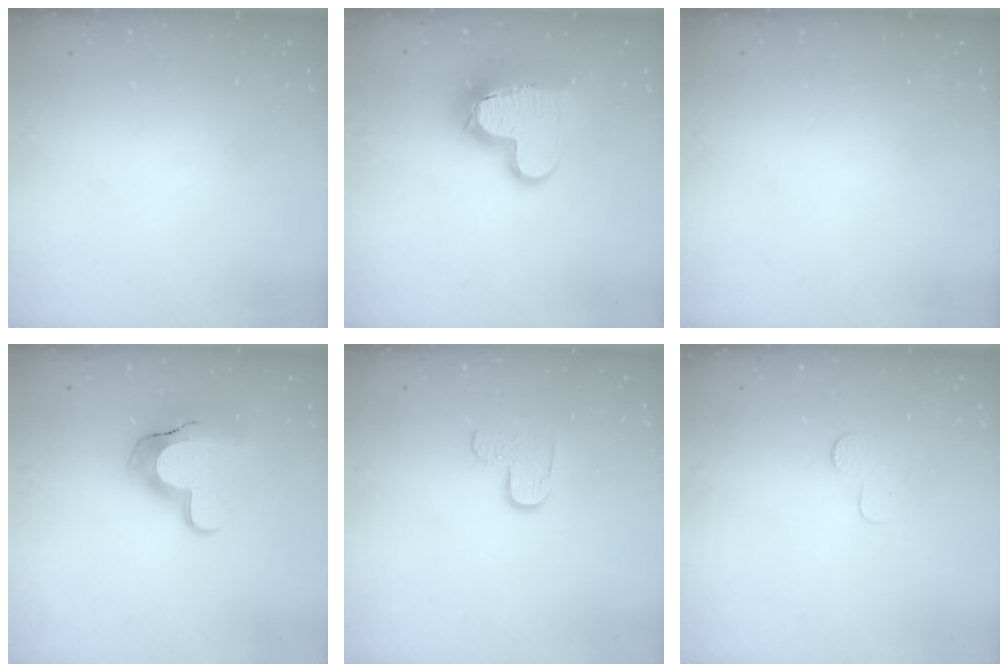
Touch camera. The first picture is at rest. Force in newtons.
{"total": 12.7, "press": 12.7, "slide": 1.4}
{"total": 0.0}
{"total": 12.9, "press": 12.9, "slide": 0.9}
{"total": 5.1, "press": 5.1, "slide": 0.5}
{"total": 2.9, "press": 2.9, "slide": 0.3}